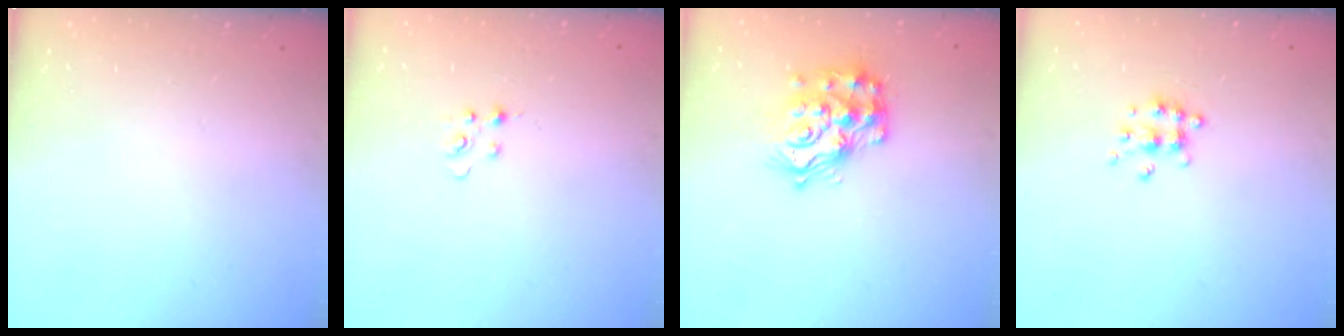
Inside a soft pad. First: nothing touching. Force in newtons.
{"total": 3.8, "press": 3.7, "slide": 0.4}
{"total": 16.0, "press": 16.0, "slide": 1.0}
{"total": 6.5, "press": 6.5, "slide": 0.6}